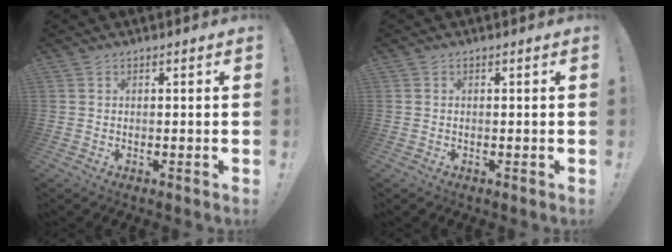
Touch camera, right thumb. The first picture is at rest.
{"total": 0.0}